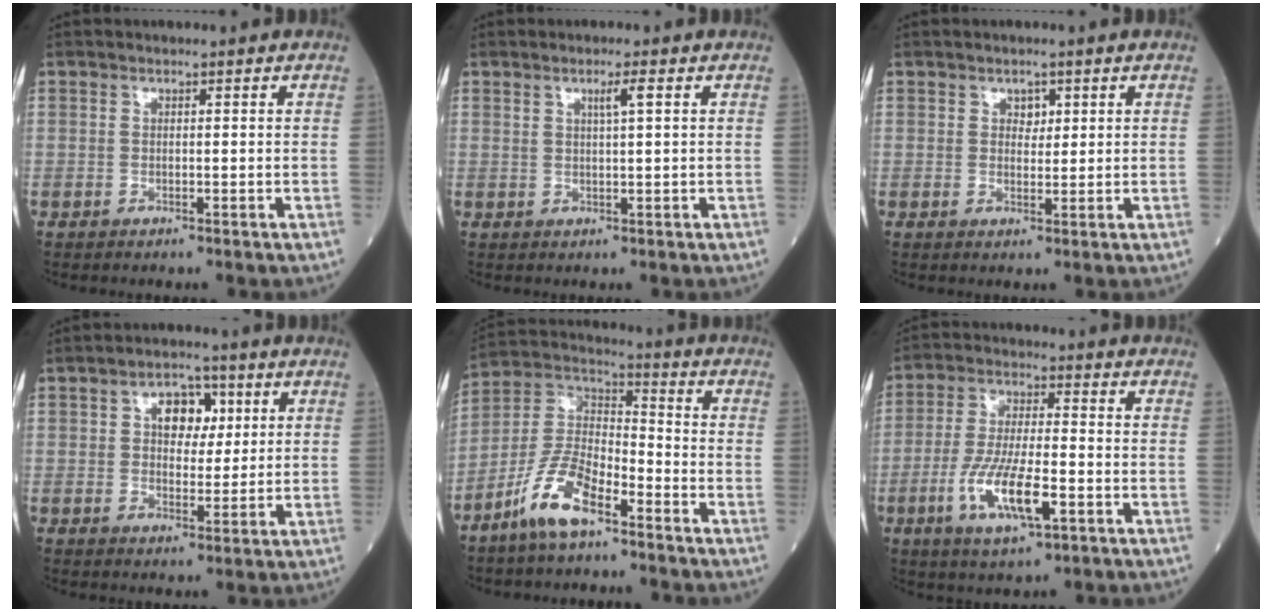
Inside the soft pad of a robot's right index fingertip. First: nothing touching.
{"total": 2.3, "force": [1.0, -0.1, 2.1], "torque": [-0.038, 0.000, 0.019]}
{"total": 1.8, "force": [0.9, 1.2, 1.0], "torque": [-0.011, -0.003, 0.013]}
{"total": 5.9, "force": [1.9, 3.7, 4.2], "torque": [-0.063, 0.016, 0.031]}
{"total": 10.5, "force": [-6.7, 3.3, 7.5], "torque": [-0.160, 0.000, -0.134]}
{"total": 10.9, "force": [-4.0, 2.4, 9.9], "torque": [-0.199, -0.010, -0.072]}